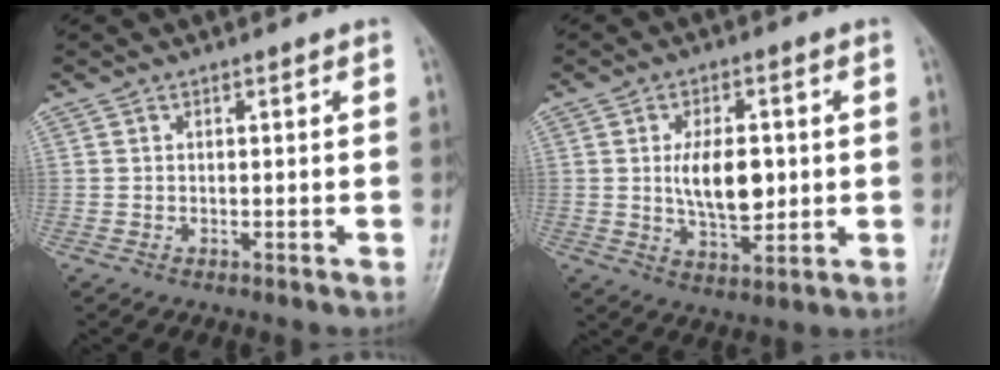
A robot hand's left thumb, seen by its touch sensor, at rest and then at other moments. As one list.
[{"total": 9.8, "force": [0.6, 5.3, 8.3], "torque": [-0.124, -0.011, 0.017]}]